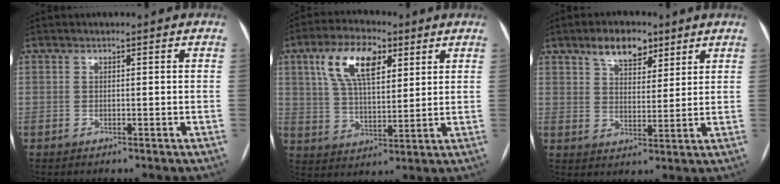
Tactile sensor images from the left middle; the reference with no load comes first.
{"total": 11.5, "force": [5.2, 5.1, 9.0], "torque": [-0.175, 0.023, 0.098]}
{"total": 7.4, "force": [4.9, 3.7, 4.1], "torque": [-0.065, 0.014, 0.085]}